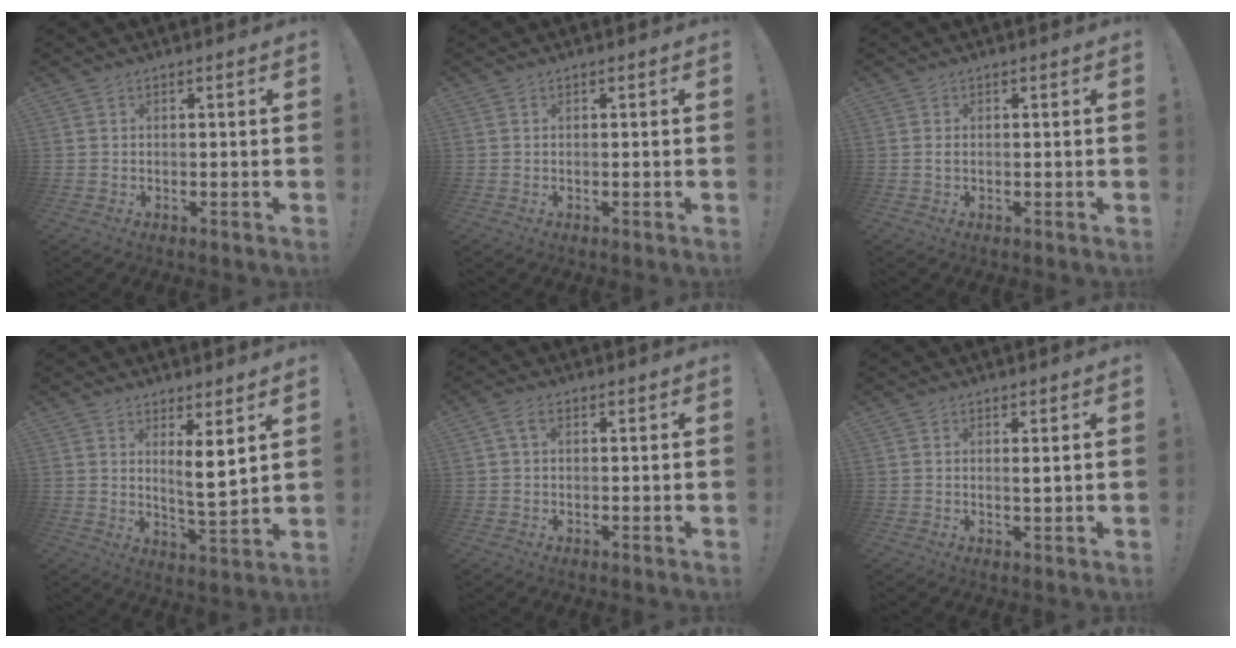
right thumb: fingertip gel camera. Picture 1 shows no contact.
{"total": 0.0}
{"total": 0.8, "force": [0.0, 0.3, 0.7], "torque": [-0.014, 0.003, -0.001]}
{"total": 7.0, "force": [3.5, 0.8, 6.0], "torque": [-0.084, -0.033, 0.057]}
{"total": 2.9, "force": [0.7, 1.6, 2.2], "torque": [-0.040, 0.006, 0.012]}
{"total": 1.2, "force": [0.6, -0.1, 1.1], "torque": [-0.008, -0.007, 0.006]}